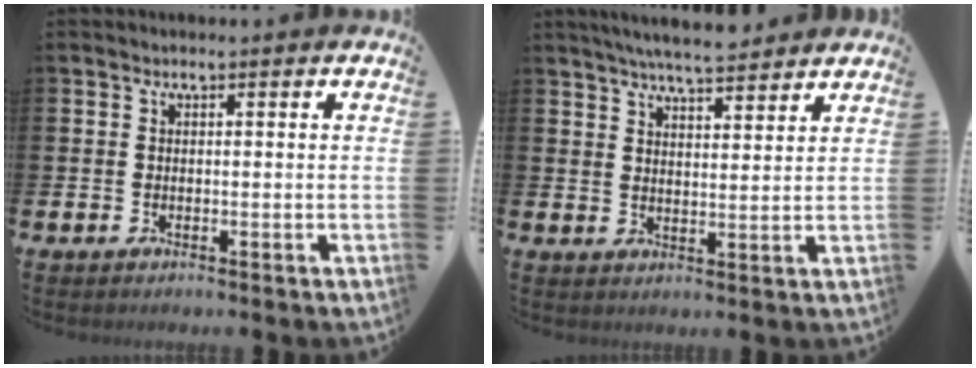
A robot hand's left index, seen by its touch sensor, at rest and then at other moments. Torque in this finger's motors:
{"motor_torque": [0.23, -0.45, 0.62, 0.21]}